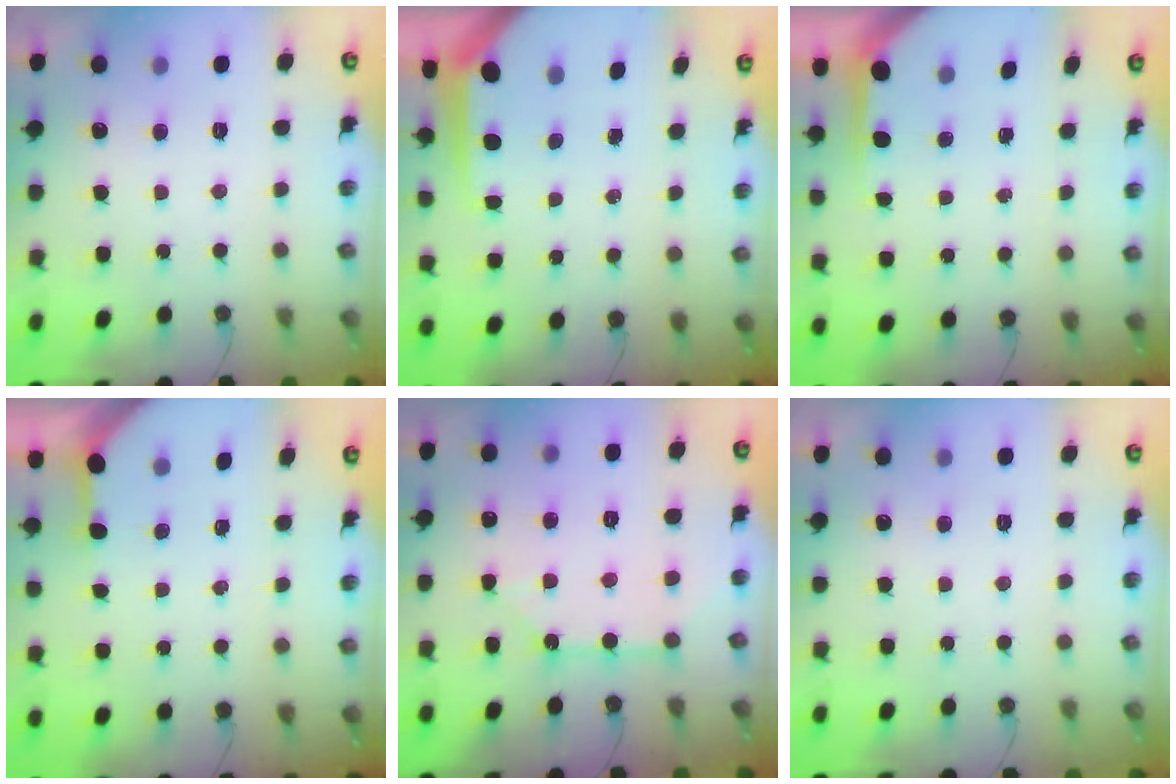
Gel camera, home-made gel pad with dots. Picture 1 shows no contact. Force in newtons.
{"total": 7.9, "press": 7.9, "slide": 0.6}
{"total": 4.0, "press": 4.0, "slide": 0.3}
{"total": 3.2, "press": 3.1, "slide": 0.3}
{"total": 9.3, "press": 9.3, "slide": 1.0}
{"total": 0.0}